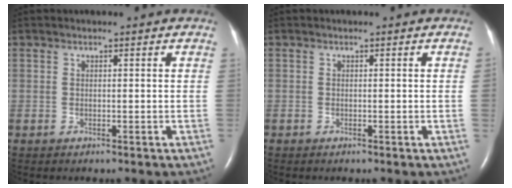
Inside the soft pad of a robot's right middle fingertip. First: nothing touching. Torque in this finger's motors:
{"motor_torque": [0.36, -0.36, -0.57, -0.21]}